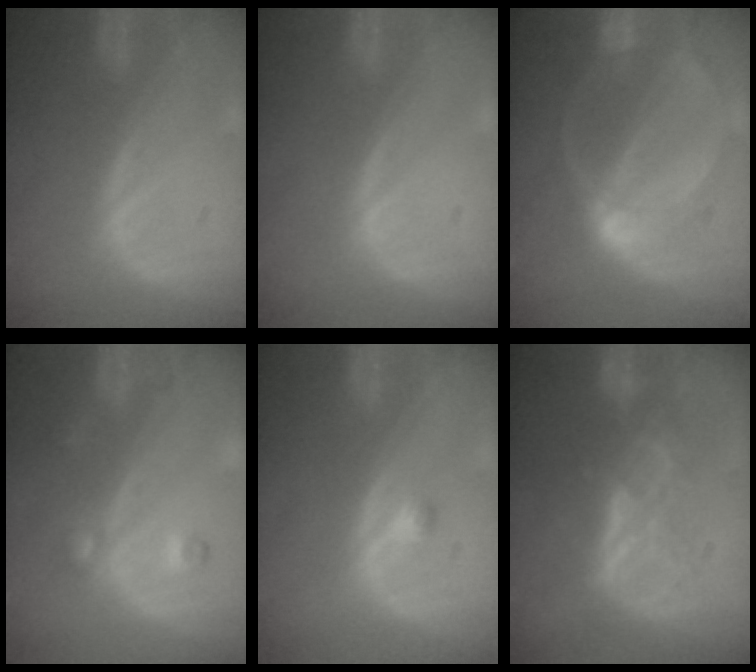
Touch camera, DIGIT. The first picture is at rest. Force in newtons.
{"total": 0.0}
{"total": 6.1, "press": 5.6, "slide": 2.2}
{"total": 3.5, "press": 3.3, "slide": 1.3}
{"total": 1.3, "press": 1.1, "slide": 0.7}
{"total": 6.5, "press": 6.2, "slide": 1.9}